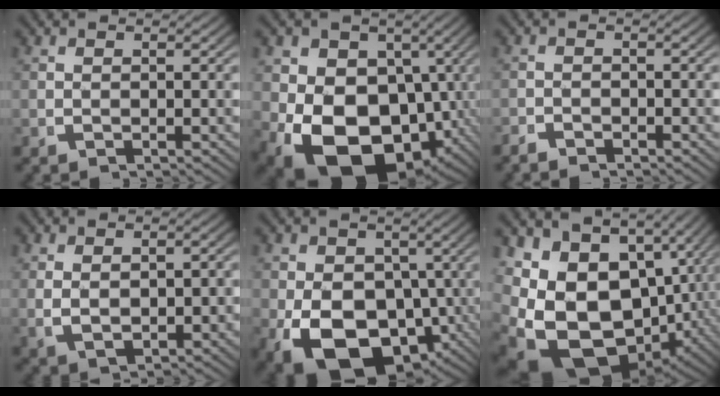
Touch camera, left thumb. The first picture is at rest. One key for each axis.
{"total": 17.4, "fx": -4.0, "fy": 12.4, "fz": 11.5, "tx": -0.232, "ty": -0.089, "tz": -0.025}
{"total": 1.6, "fx": -1.6, "fy": 0.4, "fz": -0.1, "tx": 0.007, "ty": -0.008, "tz": -0.032}
{"total": 3.7, "fx": -0.1, "fy": 2.3, "fz": 2.8, "tx": -0.059, "ty": -0.014, "tz": 0.016}
{"total": 14.5, "fx": -4.6, "fy": 10.0, "fz": 9.4, "tx": -0.199, "ty": -0.089, "tz": -0.029}
{"total": 22.7, "fx": -2.9, "fy": 16.8, "fz": 15.0, "tx": -0.318, "ty": -0.081, "tz": -0.021}